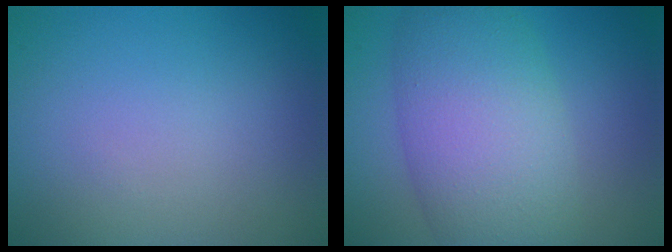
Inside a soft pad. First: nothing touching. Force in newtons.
{"total": 9.4, "press": 9.4, "slide": 0.2}